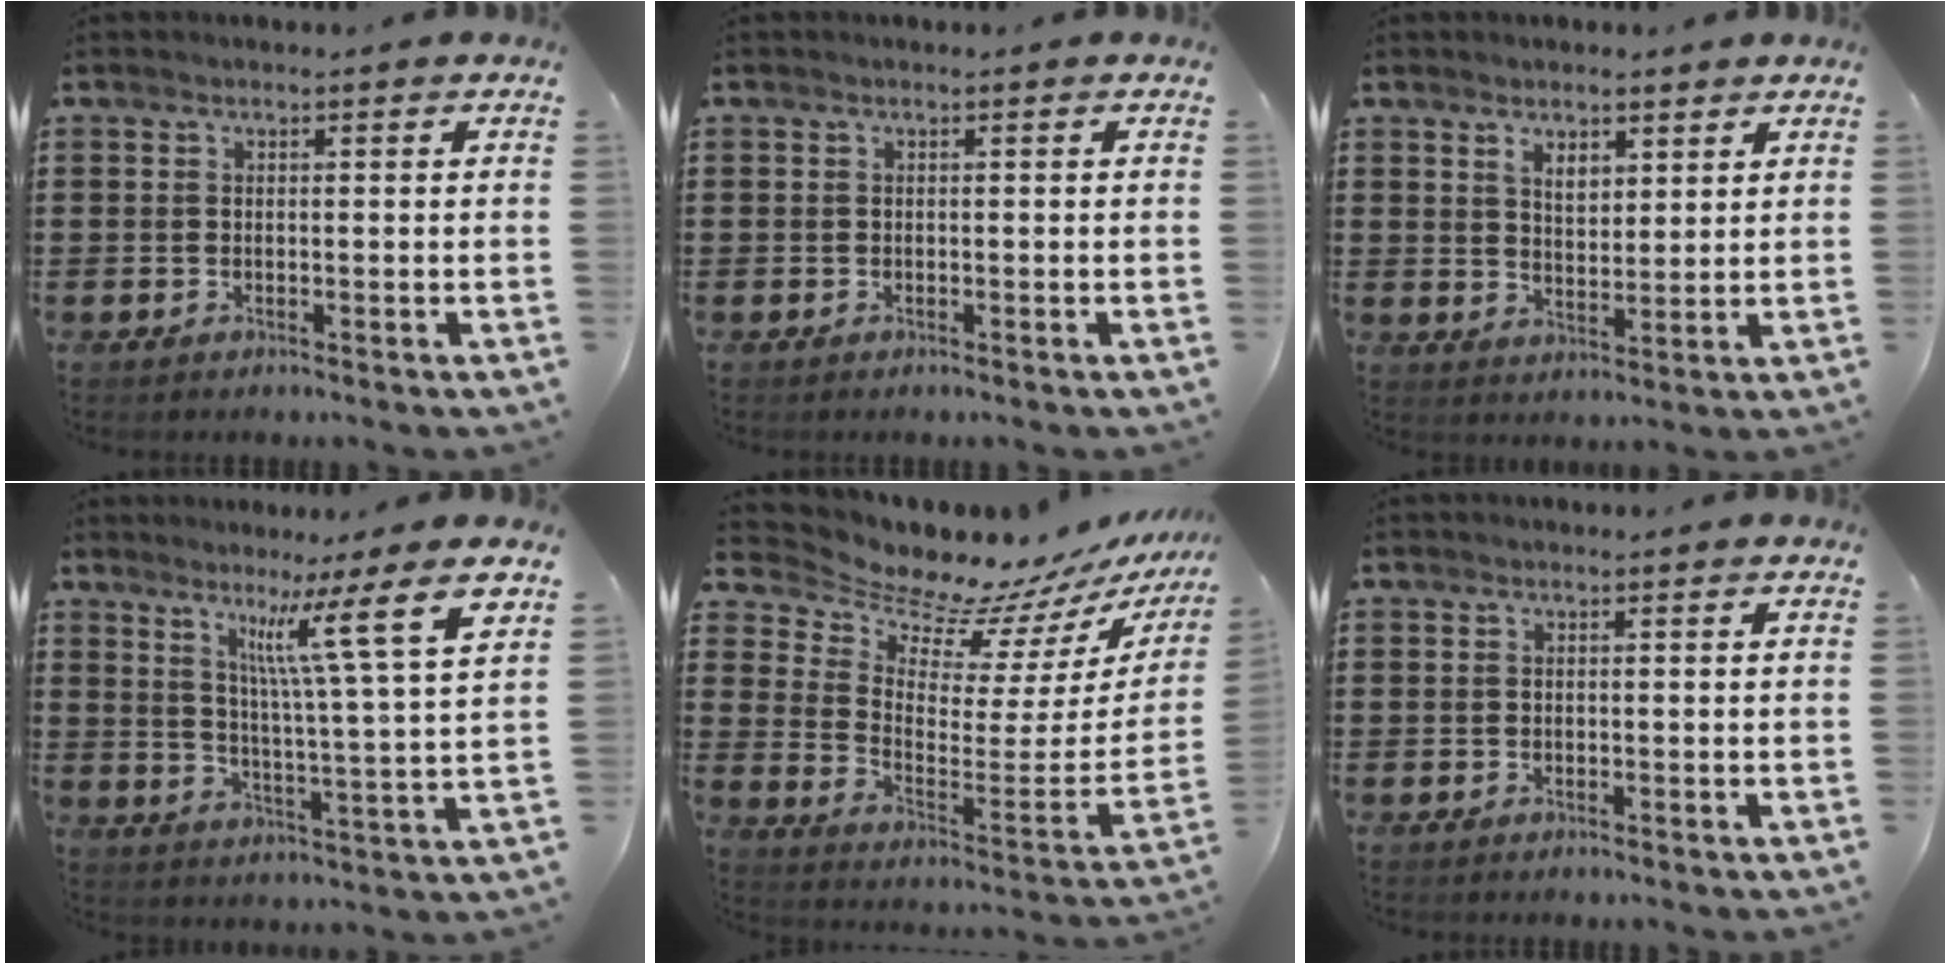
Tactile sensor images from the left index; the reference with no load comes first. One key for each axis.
{"total": 0.0}
{"total": 3.7, "fx": 3.0, "fy": 1.7, "fz": 1.4, "tx": -0.028, "ty": 0.001, "tz": 0.052}
{"total": 9.6, "fx": 6.2, "fy": -0.9, "fz": 7.3, "tx": -0.128, "ty": -0.042, "tz": 0.090}
{"total": 8.5, "fx": 8.1, "fy": 2.5, "fz": 0.3, "tx": -0.038, "ty": -0.085, "tz": 0.135}
{"total": 0.0}